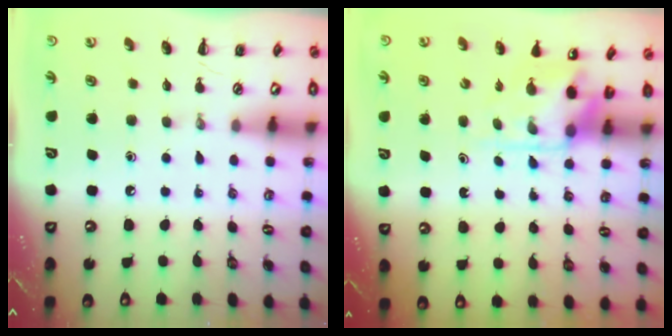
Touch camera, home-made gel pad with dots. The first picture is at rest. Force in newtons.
{"total": 4.2, "press": 4.2, "slide": 0.6}